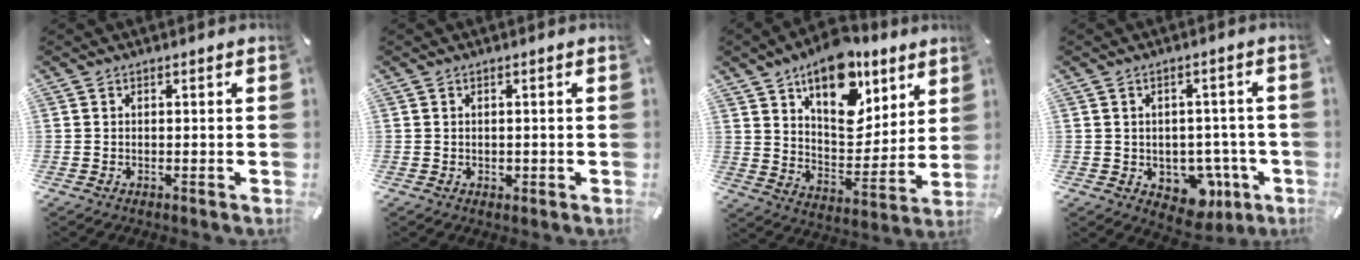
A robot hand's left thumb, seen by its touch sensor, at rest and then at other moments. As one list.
[{"total": 0.9, "force": [-0.1, 0.8, 0.4], "torque": [-0.007, 0.004, -0.002]}, {"total": 18.0, "force": [11.8, 10.0, 9.1], "torque": [-0.129, -0.076, 0.207]}, {"total": 8.9, "force": [-2.7, 6.8, 4.9], "torque": [-0.043, 0.010, -0.037]}]